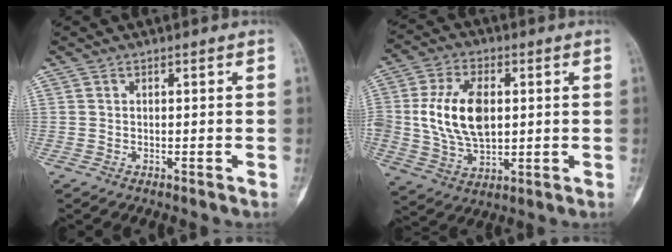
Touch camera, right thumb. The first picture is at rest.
{"total": 13.7, "force": [1.4, 8.3, 10.8], "torque": [-0.197, -0.001, 0.030]}